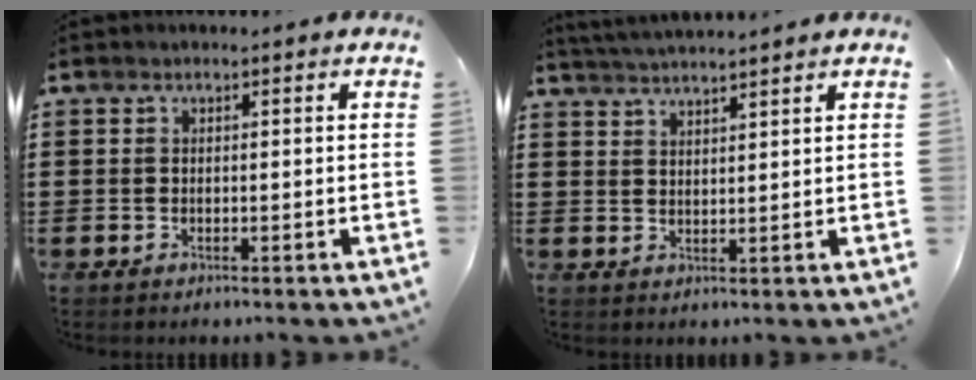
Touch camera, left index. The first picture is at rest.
{"total": 3.0, "force": [2.9, -0.6, 0.1], "torque": [-0.011, -0.010, 0.053]}